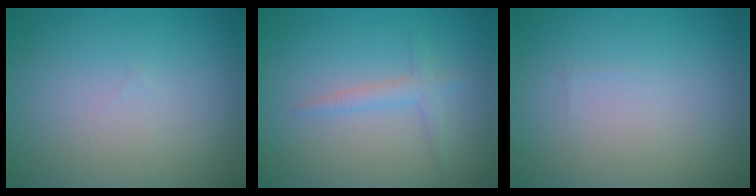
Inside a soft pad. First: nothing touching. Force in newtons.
{"total": 1.6, "press": 1.6, "slide": 0.1}
{"total": 0.0}